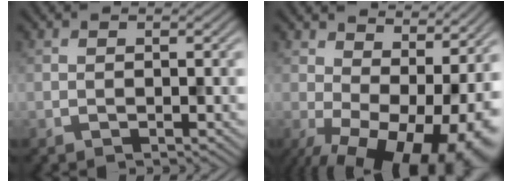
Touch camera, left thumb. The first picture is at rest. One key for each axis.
{"total": 16.0, "fx": -1.3, "fy": 8.8, "fz": 13.3, "tx": -0.189, "ty": -0.026, "tz": 0.020}